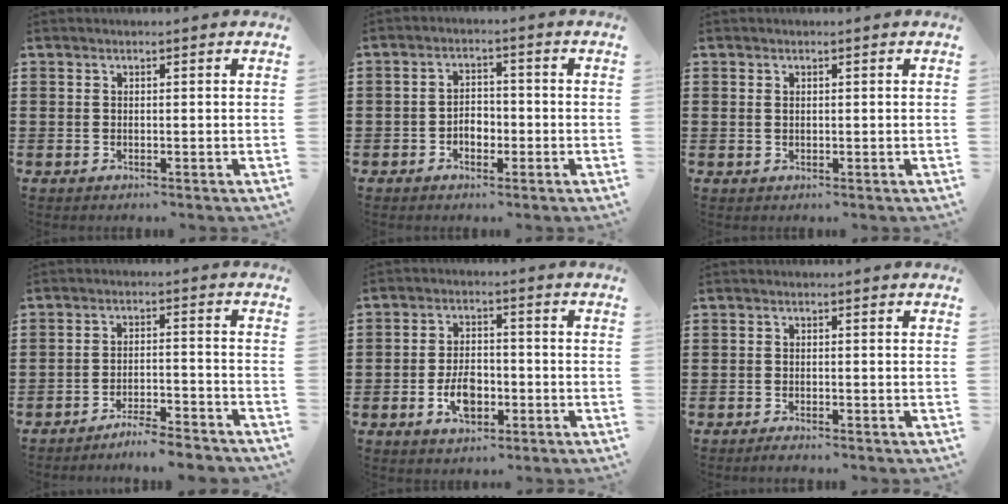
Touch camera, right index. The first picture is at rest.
{"total": 2.9, "force": [-1.2, 2.0, 1.7], "torque": [-0.035, 0.005, -0.026]}
{"total": 0.8, "force": [0.3, 0.5, 0.5], "torque": [-0.011, 0.003, 0.005]}
{"total": 4.3, "force": [-4.2, -0.3, 0.9], "torque": [-0.018, 0.000, -0.087]}
{"total": 5.8, "force": [-2.0, 3.4, 4.2], "torque": [-0.085, 0.000, -0.041]}
{"total": 0.9, "force": [-0.9, 0.0, 0.2], "torque": [-0.007, -0.003, -0.016]}